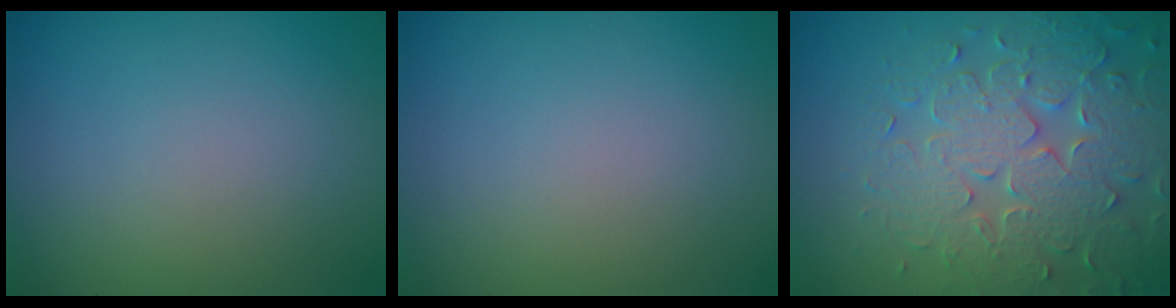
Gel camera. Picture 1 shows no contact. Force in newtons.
{"total": 0.0}
{"total": 7.1, "press": 5.8, "slide": 4.1}